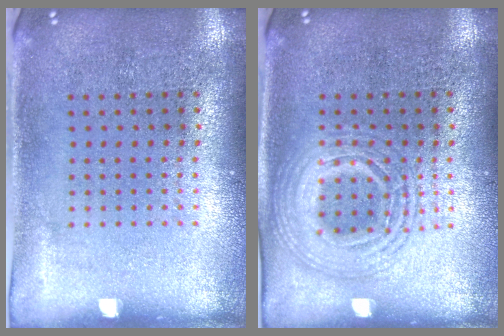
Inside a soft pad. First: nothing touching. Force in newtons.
{"total": 2.5, "press": 2.4, "slide": 0.2}